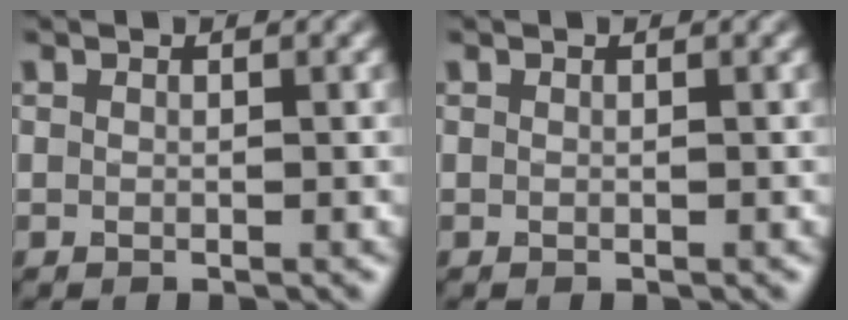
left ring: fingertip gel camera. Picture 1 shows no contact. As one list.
[{"total": 0.0}]